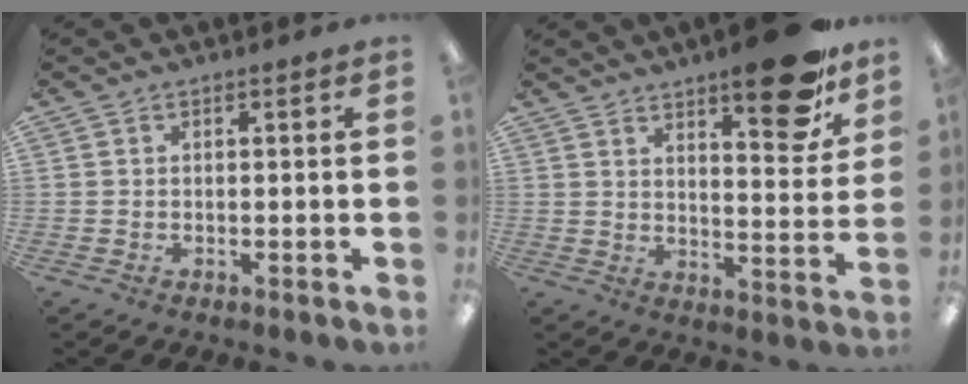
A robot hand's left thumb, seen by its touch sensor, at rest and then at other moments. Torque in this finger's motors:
{"motor_torque": [2.23, 1.31, 1.58, -1.18, 0.09]}